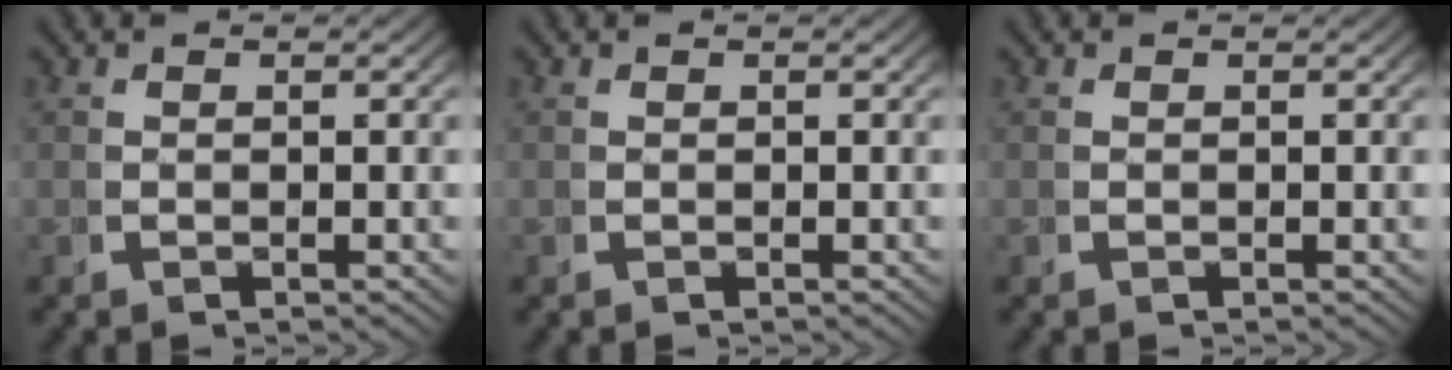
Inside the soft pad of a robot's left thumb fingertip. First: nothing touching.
{"total": 0.0}
{"total": 0.0}